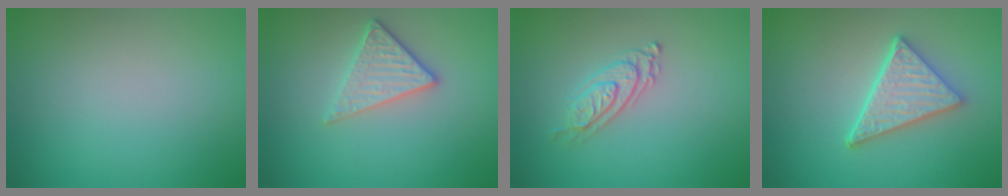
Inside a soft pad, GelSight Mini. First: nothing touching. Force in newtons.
{"total": 2.8, "press": 2.5, "slide": 1.3}
{"total": 2.4, "press": 2.0, "slide": 1.4}
{"total": 4.8, "press": 3.7, "slide": 3.1}